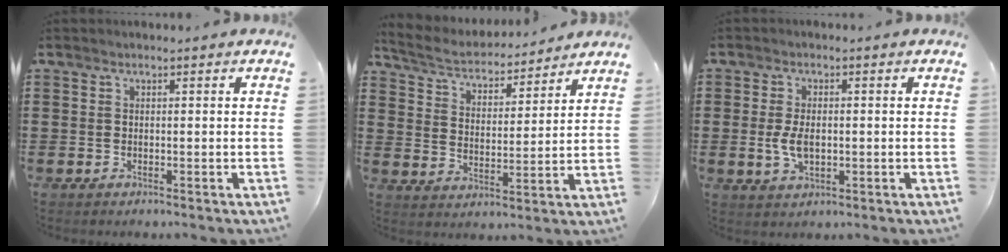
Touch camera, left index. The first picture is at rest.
{"total": 4.5, "force": [4.4, 0.8, 0.9], "torque": [-0.041, -0.028, 0.072]}
{"total": 4.3, "force": [-0.4, 2.3, 3.6], "torque": [-0.082, 0.000, -0.012]}